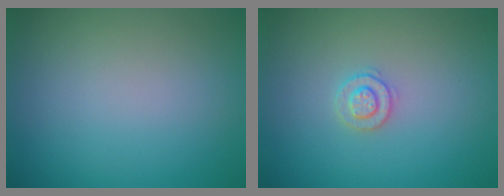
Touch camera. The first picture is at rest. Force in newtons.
{"total": 1.8, "press": 1.8, "slide": 0.4}